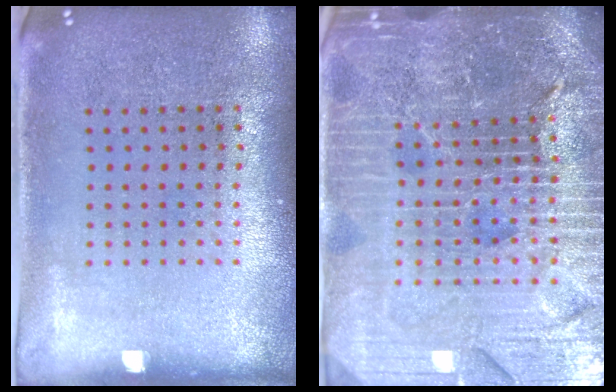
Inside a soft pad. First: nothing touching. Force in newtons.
{"total": 6.2, "press": 5.5, "slide": 2.9}